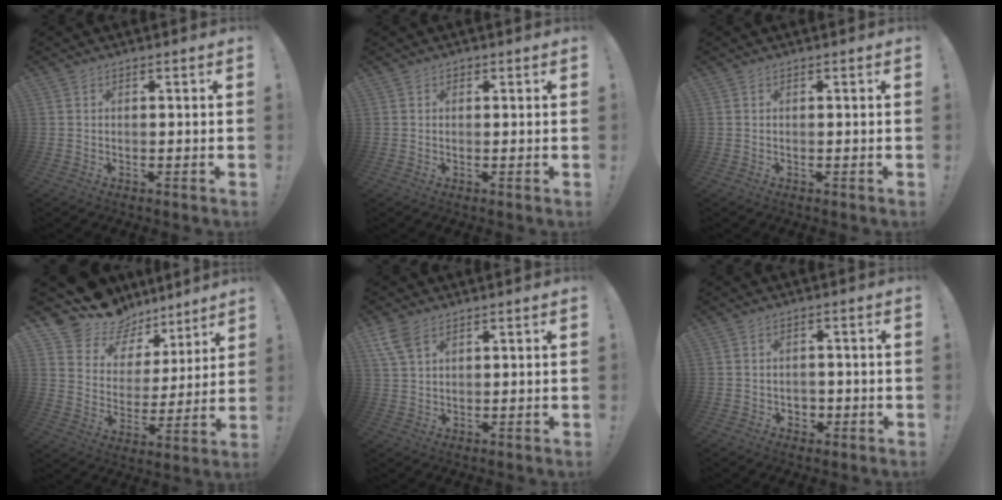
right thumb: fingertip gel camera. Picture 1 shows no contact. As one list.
[{"total": 0.7, "force": [0.3, 0.6, 0.1], "torque": [0.003, 0.000, 0.004]}, {"total": 0.0}, {"total": 12.8, "force": [10.7, 6.8, 2.1], "torque": [-0.051, -0.085, 0.193]}, {"total": 6.4, "force": [3.8, 3.3, 3.9], "torque": [-0.072, -0.008, 0.076]}, {"total": 2.9, "force": [0.0, 2.8, 0.8], "torque": [-0.006, -0.006, -0.002]}]